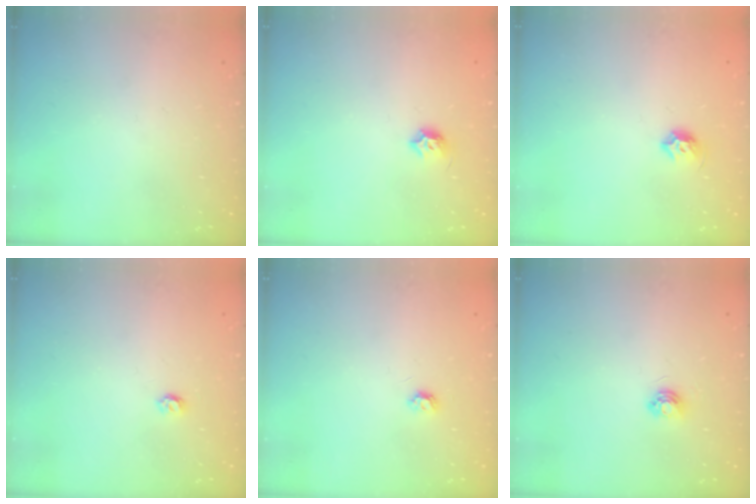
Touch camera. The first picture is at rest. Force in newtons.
{"total": 5.9, "press": 5.8, "slide": 0.9}
{"total": 5.7, "press": 5.6, "slide": 1.0}
{"total": 3.5, "press": 3.5, "slide": 0.3}
{"total": 3.7, "press": 3.7, "slide": 0.4}
{"total": 4.7, "press": 4.7, "slide": 0.5}